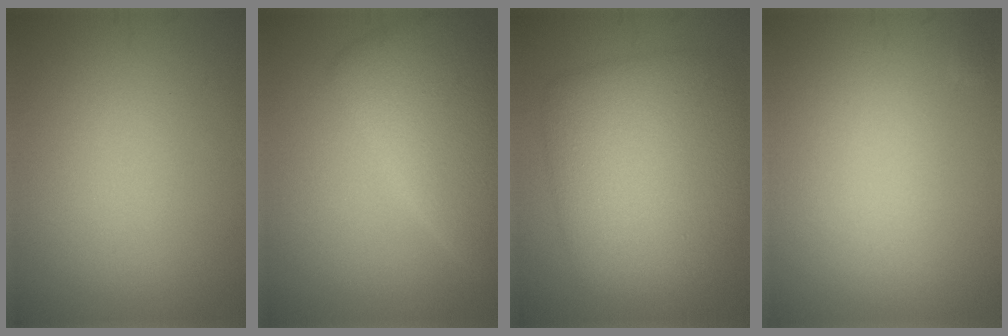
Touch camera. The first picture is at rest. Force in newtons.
{"total": 7.1, "press": 7.1, "slide": 0.3}
{"total": 9.2, "press": 9.2, "slide": 0.2}
{"total": 0.0}